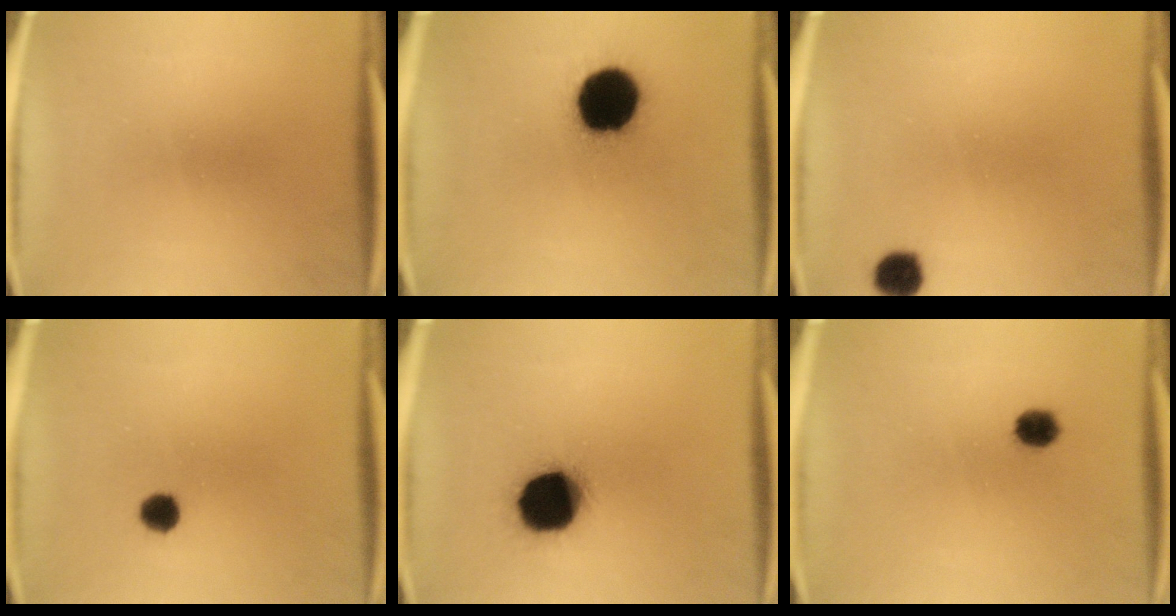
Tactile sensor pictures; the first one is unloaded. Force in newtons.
{"total": 19.9}
{"total": 4.1}
{"total": 2.8}
{"total": 18.5}
{"total": 3.7}